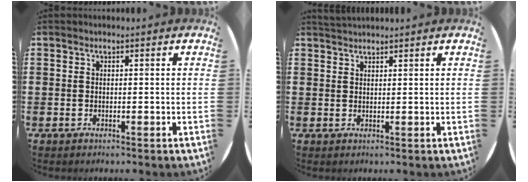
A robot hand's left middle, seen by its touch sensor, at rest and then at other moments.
{"total": 1.2, "force": [1.2, 0.1, 0.1], "torque": [-0.002, 0.001, 0.024]}